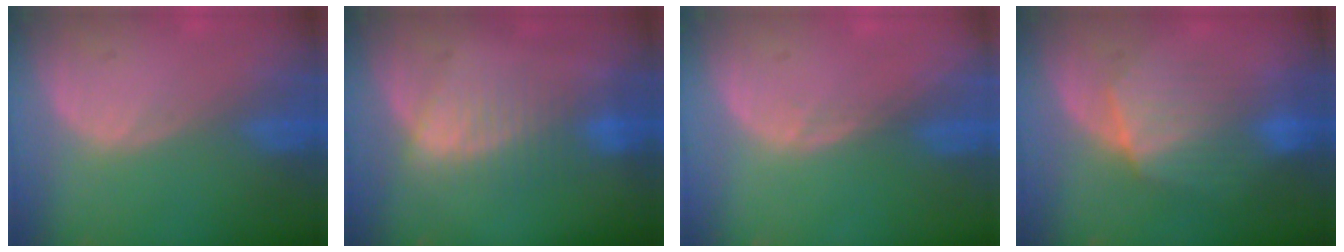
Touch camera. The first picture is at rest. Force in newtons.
{"total": 6.9, "press": 6.3, "slide": 2.7}
{"total": 0.8, "press": 0.6, "slide": 0.6}
{"total": 7.0, "press": 6.9, "slide": 1.3}